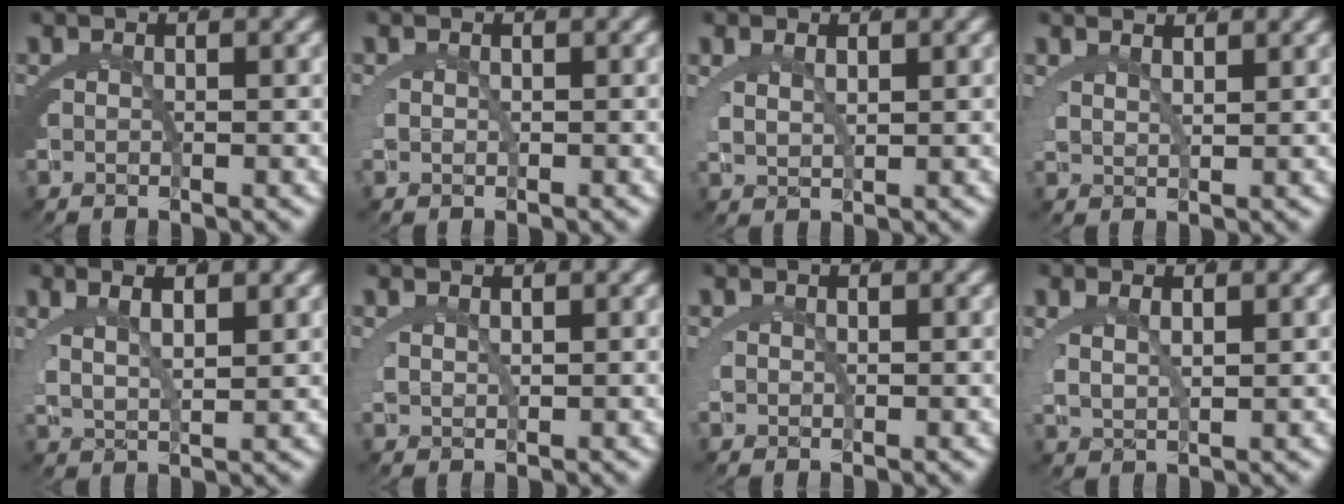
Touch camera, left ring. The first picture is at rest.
{"total": 0.0}
{"total": 2.1, "force": [1.4, 0.8, 1.3], "torque": [-0.037, -0.009, 0.037]}
{"total": 2.6, "force": [2.4, 0.4, 1.0], "torque": [-0.023, -0.005, 0.047]}
{"total": 4.2, "force": [2.0, 2.1, 3.1], "torque": [-0.060, 0.000, 0.039]}
{"total": 1.2, "force": [1.1, 0.2, 0.6], "torque": [-0.019, -0.007, 0.029]}
{"total": 0.5, "force": [0.4, 0.2, 0.2], "torque": [-0.018, -0.006, 0.014]}
{"total": 2.4, "force": [1.3, 1.0, 1.8], "torque": [-0.047, -0.007, 0.035]}